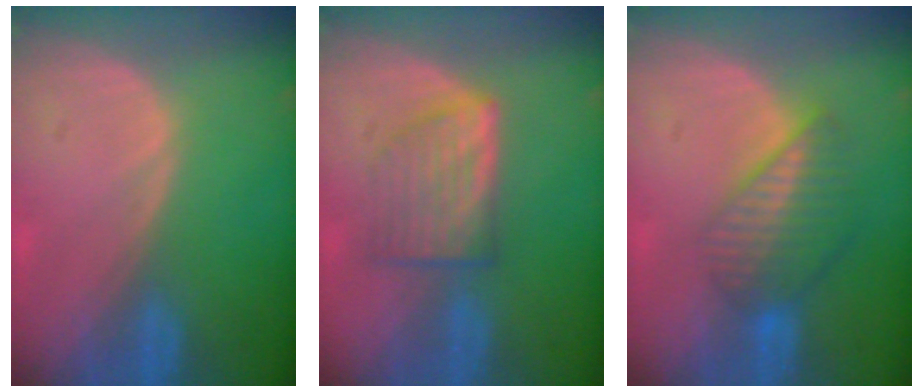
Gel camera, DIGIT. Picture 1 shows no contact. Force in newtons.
{"total": 6.1, "press": 5.8, "slide": 1.7}
{"total": 6.8, "press": 5.9, "slide": 3.4}